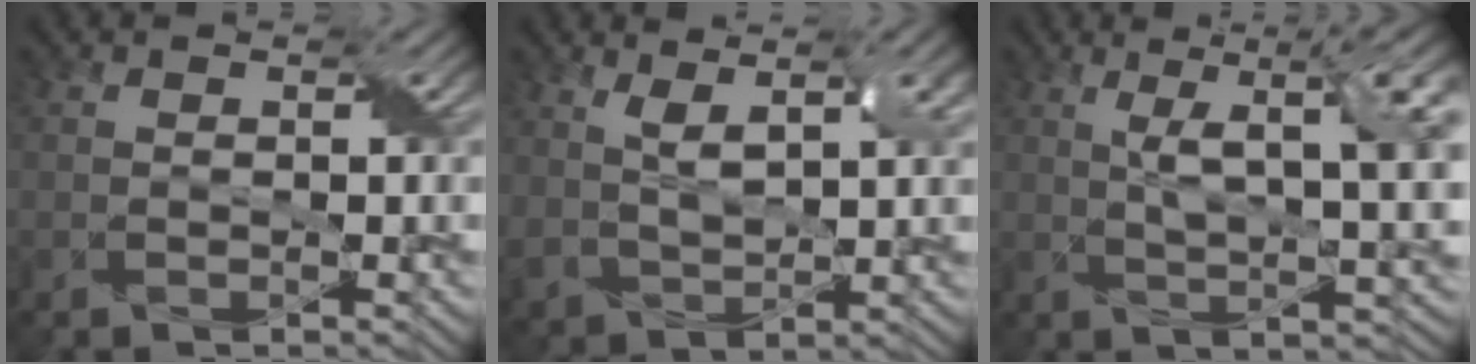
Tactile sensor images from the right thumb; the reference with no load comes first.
{"total": 6.8, "force": [2.7, 3.2, 5.3], "torque": [-0.111, -0.001, 0.058]}
{"total": 10.5, "force": [2.5, 3.2, 9.6], "torque": [-0.162, 0.002, 0.044]}